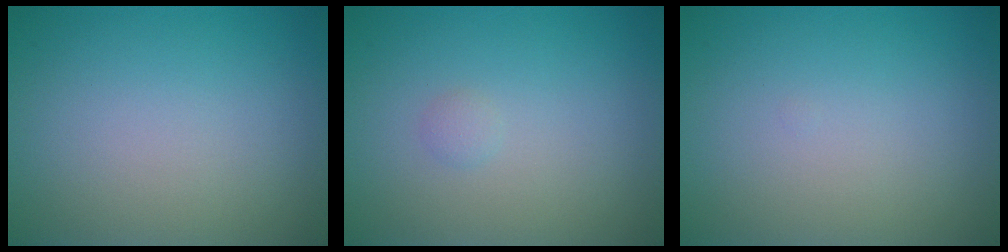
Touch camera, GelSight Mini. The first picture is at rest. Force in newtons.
{"total": 0.5, "press": 0.5, "slide": 0.0}
{"total": 0.0}